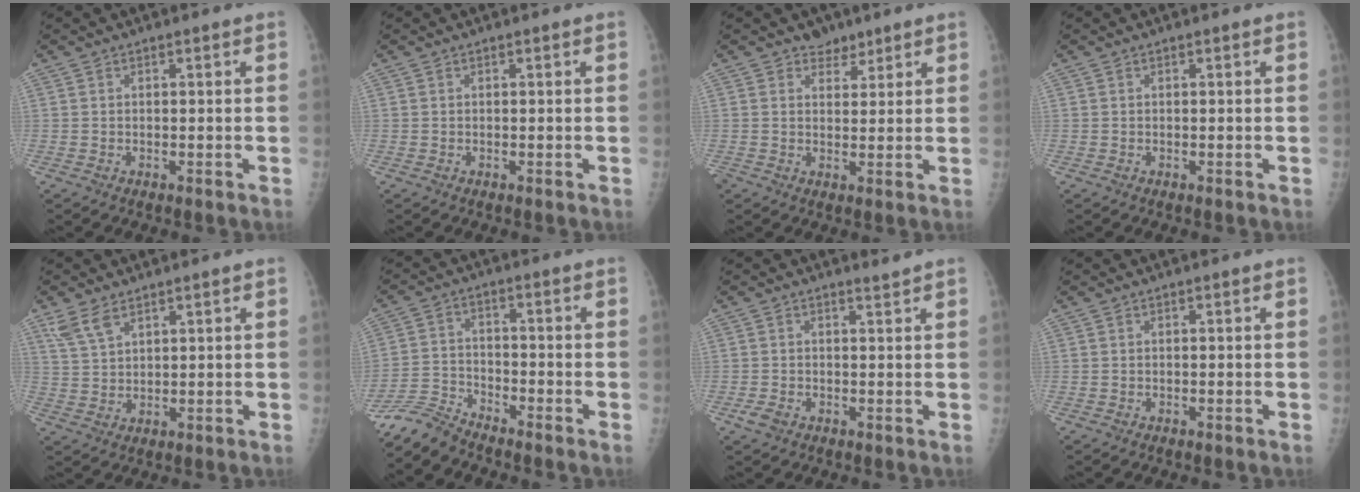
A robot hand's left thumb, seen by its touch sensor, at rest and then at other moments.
{"total": 0.0}
{"total": 3.7, "force": [2.4, 2.7, 0.5], "torque": [0.018, -0.013, 0.034]}
{"total": 0.0}
{"total": 5.0, "force": [3.4, 2.4, 2.8], "torque": [-0.050, -0.010, 0.075]}
{"total": 5.7, "force": [-5.7, 0.5, 0.0], "torque": [-0.004, 0.023, -0.119]}
{"total": 1.9, "force": [0.3, 1.2, 1.4], "torque": [-0.023, 0.007, 0.010]}
{"total": 0.0}